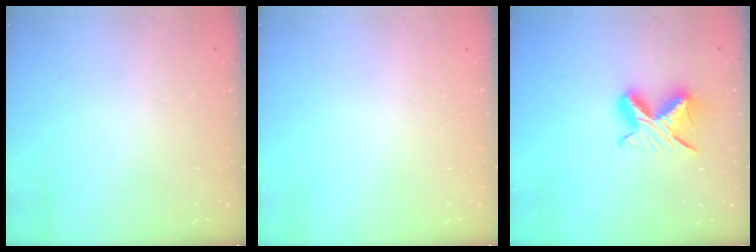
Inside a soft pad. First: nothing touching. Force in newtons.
{"total": 0.0}
{"total": 8.9, "press": 8.8, "slide": 1.0}